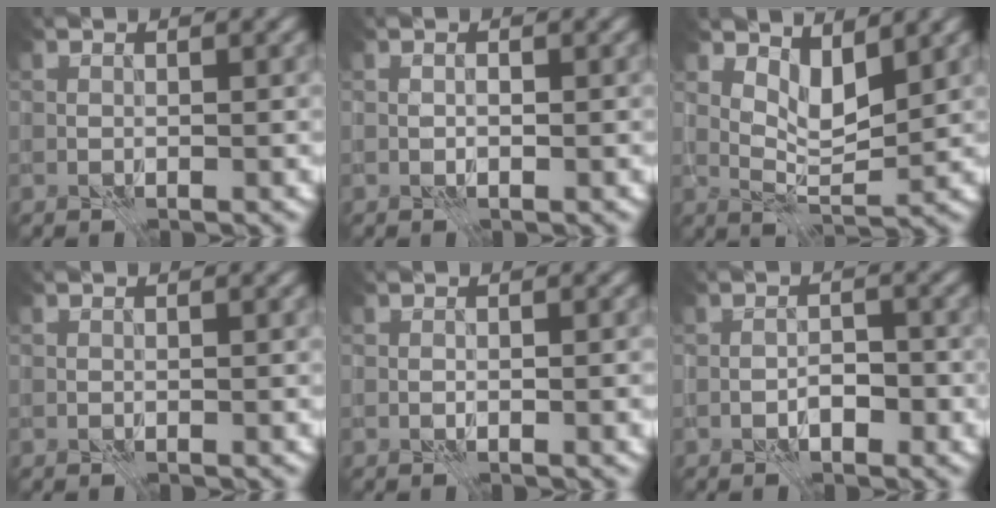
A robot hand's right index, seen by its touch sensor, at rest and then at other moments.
{"total": 0.0}
{"total": 3.4, "force": [2.1, 1.2, 2.4], "torque": [-0.050, -0.011, 0.040]}
{"total": 0.0}
{"total": 1.0, "force": [-0.3, 0.3, 0.9], "torque": [-0.016, 0.002, -0.005]}
{"total": 1.7, "force": [-0.8, 0.8, 1.2], "torque": [-0.019, 0.007, -0.013]}